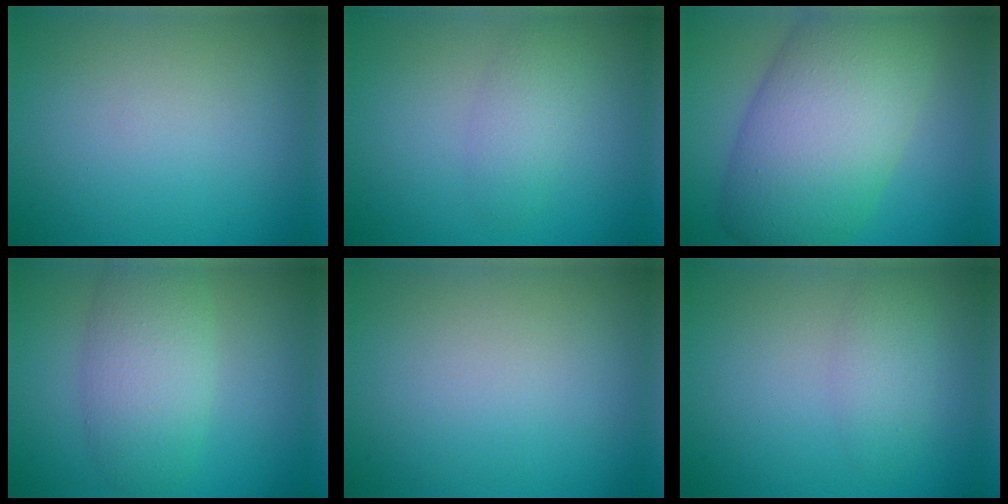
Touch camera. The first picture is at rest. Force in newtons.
{"total": 2.2, "press": 2.2, "slide": 0.1}
{"total": 11.8, "press": 11.8, "slide": 0.4}
{"total": 5.0, "press": 5.0, "slide": 0.3}
{"total": 0.0}
{"total": 2.2, "press": 2.2, "slide": 0.1}